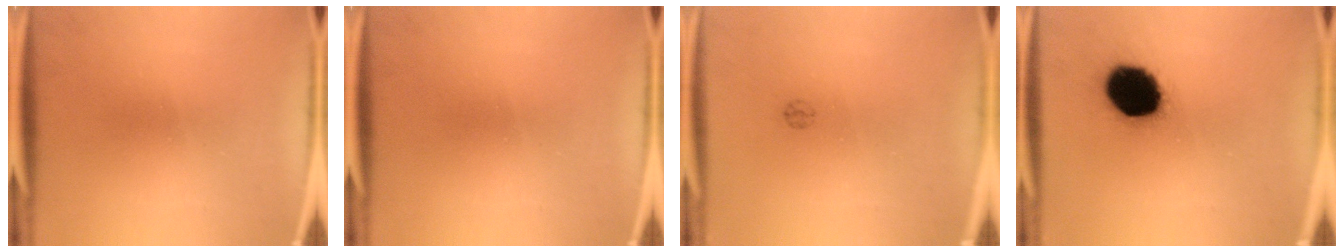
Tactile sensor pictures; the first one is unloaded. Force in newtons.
{"total": 0.0}
{"total": 1.0}
{"total": 18.9}